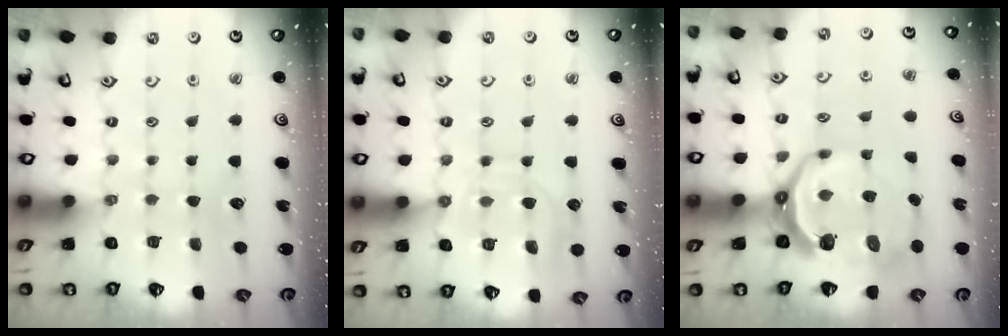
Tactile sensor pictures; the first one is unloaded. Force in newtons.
{"total": 11.7, "press": 11.6, "slide": 1.0}
{"total": 12.3, "press": 11.3, "slide": 4.8}